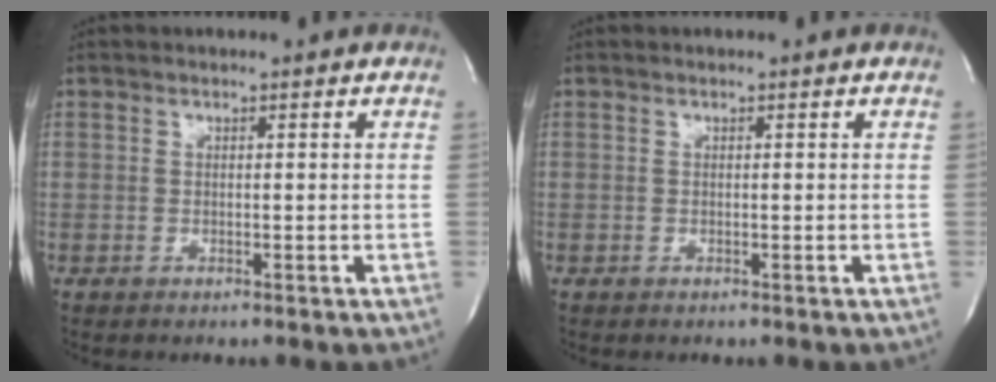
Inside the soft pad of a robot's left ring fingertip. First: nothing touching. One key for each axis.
{"total": 0.0}